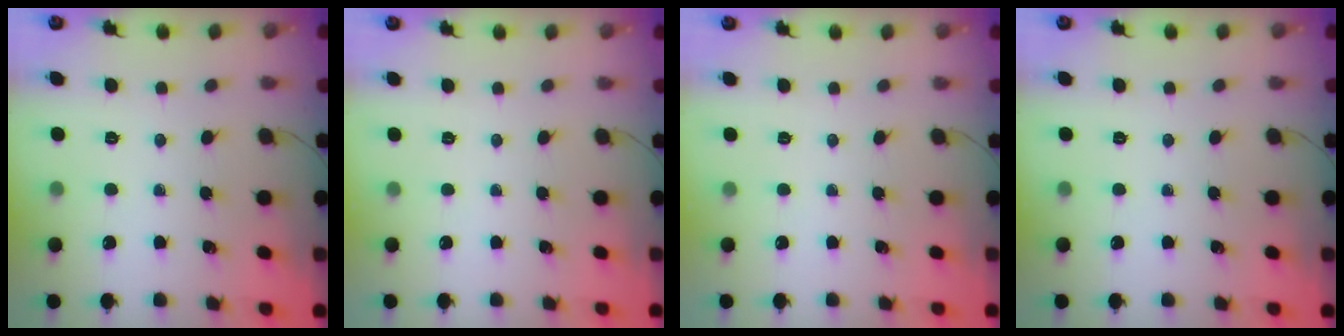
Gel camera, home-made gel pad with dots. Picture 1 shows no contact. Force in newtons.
{"total": 2.5, "press": 2.5, "slide": 0.5}
{"total": 2.5, "press": 2.5, "slide": 0.5}
{"total": 0.0}